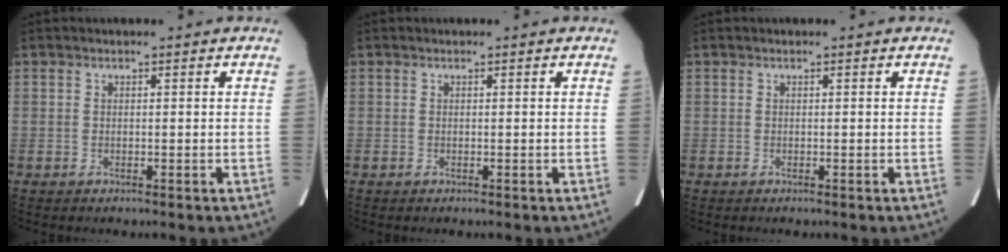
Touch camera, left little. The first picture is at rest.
{"total": 0.0}
{"total": 0.0}